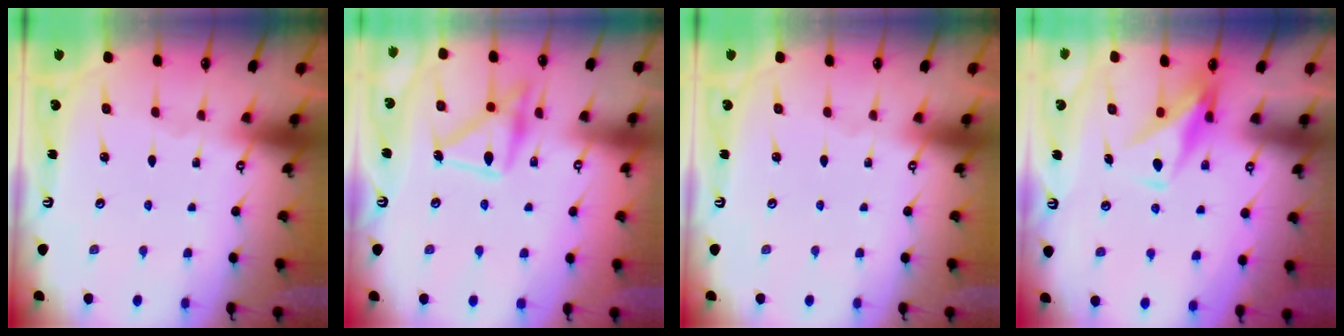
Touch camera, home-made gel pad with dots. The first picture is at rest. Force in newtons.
{"total": 16.8, "press": 16.8, "slide": 1.0}
{"total": 0.0}
{"total": 9.8, "press": 9.8, "slide": 0.7}